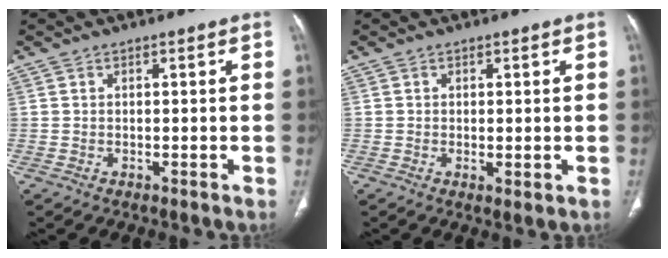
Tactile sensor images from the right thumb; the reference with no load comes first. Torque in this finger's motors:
{"motor_torque": [-0.10, 0.09, -0.44, 0.22, -0.02]}